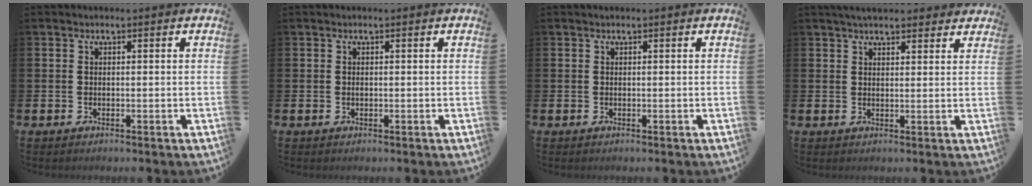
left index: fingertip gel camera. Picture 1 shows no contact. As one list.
[{"total": 0.0}, {"total": 0.0}, {"total": 3.6, "force": [3.3, 0.9, 1.1], "torque": [-0.027, -0.006, 0.061]}]